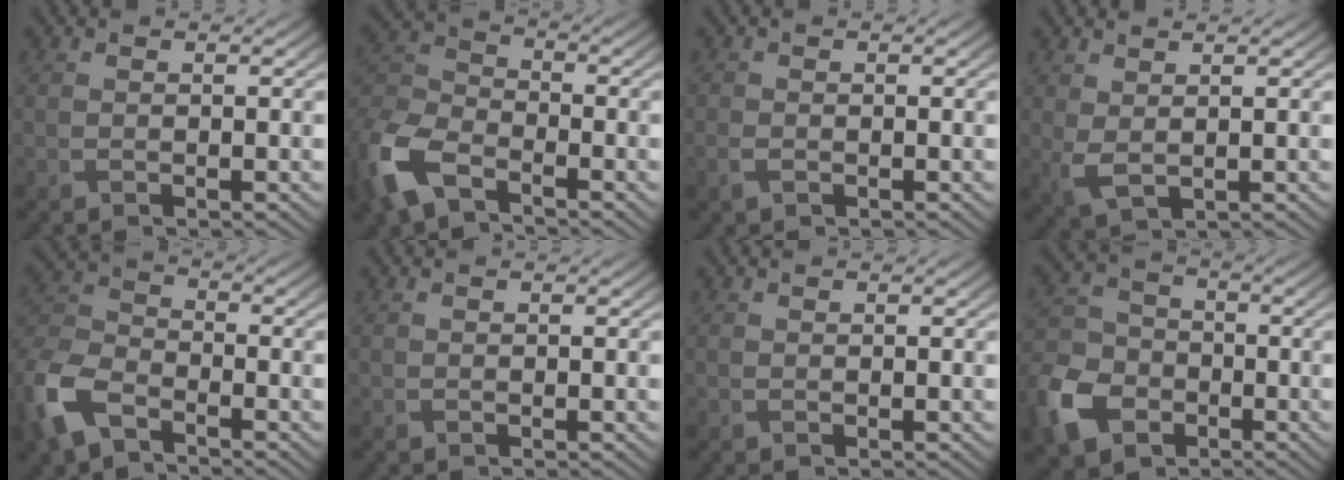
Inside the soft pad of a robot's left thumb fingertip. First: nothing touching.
{"total": 10.2, "force": [-6.1, 5.3, 6.2], "torque": [-0.167, -0.022, -0.137]}
{"total": 1.6, "force": [-0.7, 1.0, 0.9], "torque": [-0.027, -0.003, -0.015]}
{"total": 2.6, "force": [0.9, 1.3, 2.0], "torque": [-0.055, -0.003, 0.022]}
{"total": 9.1, "force": [-5.6, 4.9, 5.2], "torque": [-0.135, -0.013, -0.130]}
{"total": 0.0}
{"total": 0.0}
{"total": 9.9, "force": [-5.1, 7.1, 4.7], "torque": [-0.134, -0.019, -0.118]}